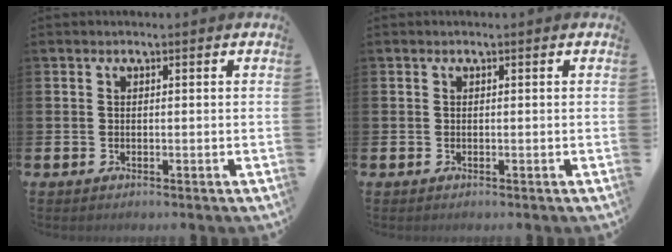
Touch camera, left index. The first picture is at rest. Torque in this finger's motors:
{"motor_torque": [-0.02, 0.02, 0.01, 0.00]}